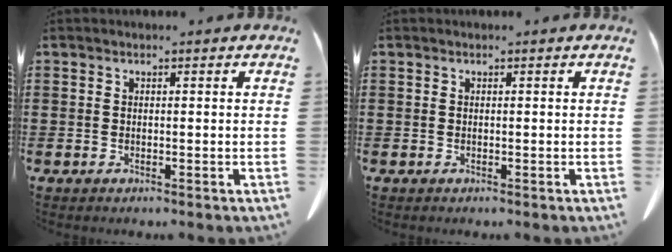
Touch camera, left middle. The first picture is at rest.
{"total": 0.0}